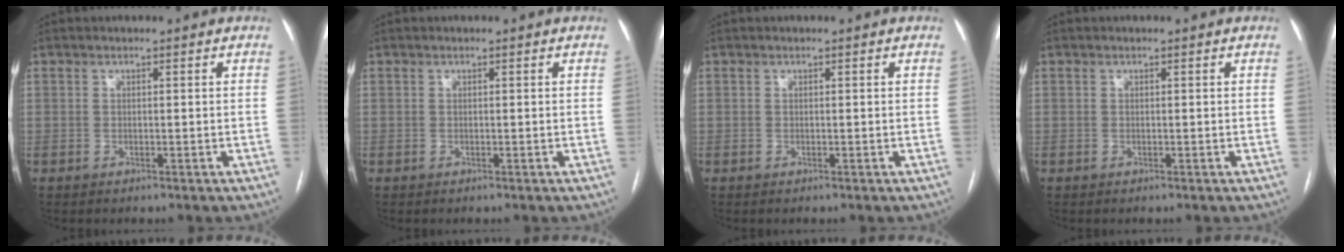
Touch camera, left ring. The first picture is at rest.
{"total": 0.0}
{"total": 0.0}
{"total": 0.0}